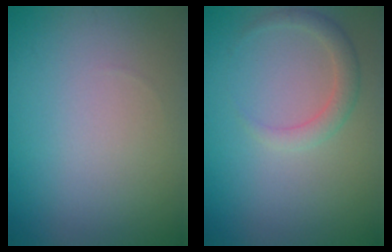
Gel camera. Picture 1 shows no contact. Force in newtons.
{"total": 1.9, "press": 1.9, "slide": 0.1}